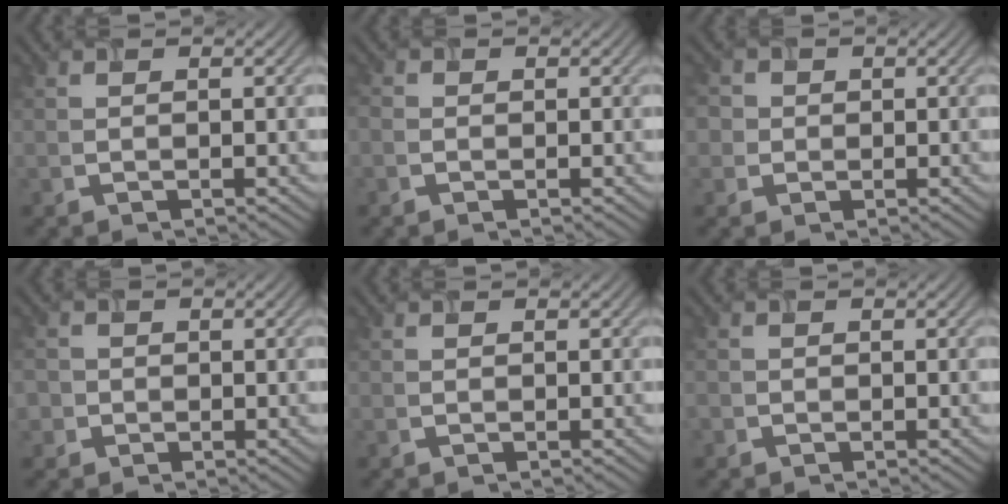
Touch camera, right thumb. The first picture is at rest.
{"total": 1.1, "force": [-0.6, 0.9, 0.5], "torque": [-0.011, -0.001, -0.014]}
{"total": 3.4, "force": [0.7, 3.1, 1.0], "torque": [-0.027, 0.006, -0.007]}
{"total": 2.3, "force": [-0.4, 2.2, 0.4], "torque": [-0.011, 0.001, -0.012]}
{"total": 0.0}
{"total": 0.8, "force": [-0.4, 0.7, 0.1], "torque": [-0.001, -0.005, -0.012]}